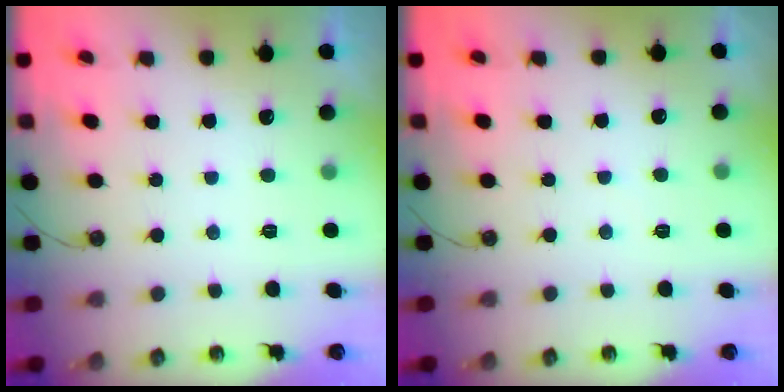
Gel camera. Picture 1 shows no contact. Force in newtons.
{"total": 1.9, "press": 1.9, "slide": 0.3}